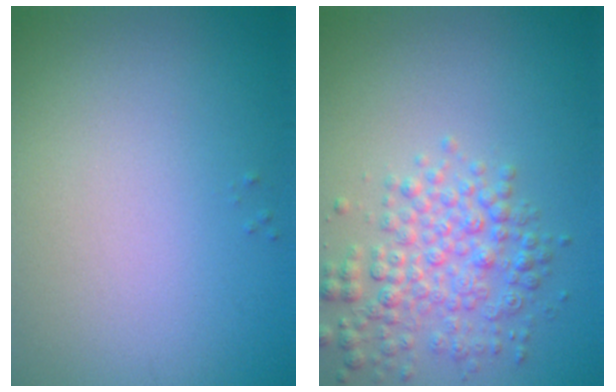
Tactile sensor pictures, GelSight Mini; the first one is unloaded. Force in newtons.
{"total": 4.1, "press": 4.1, "slide": 0.1}